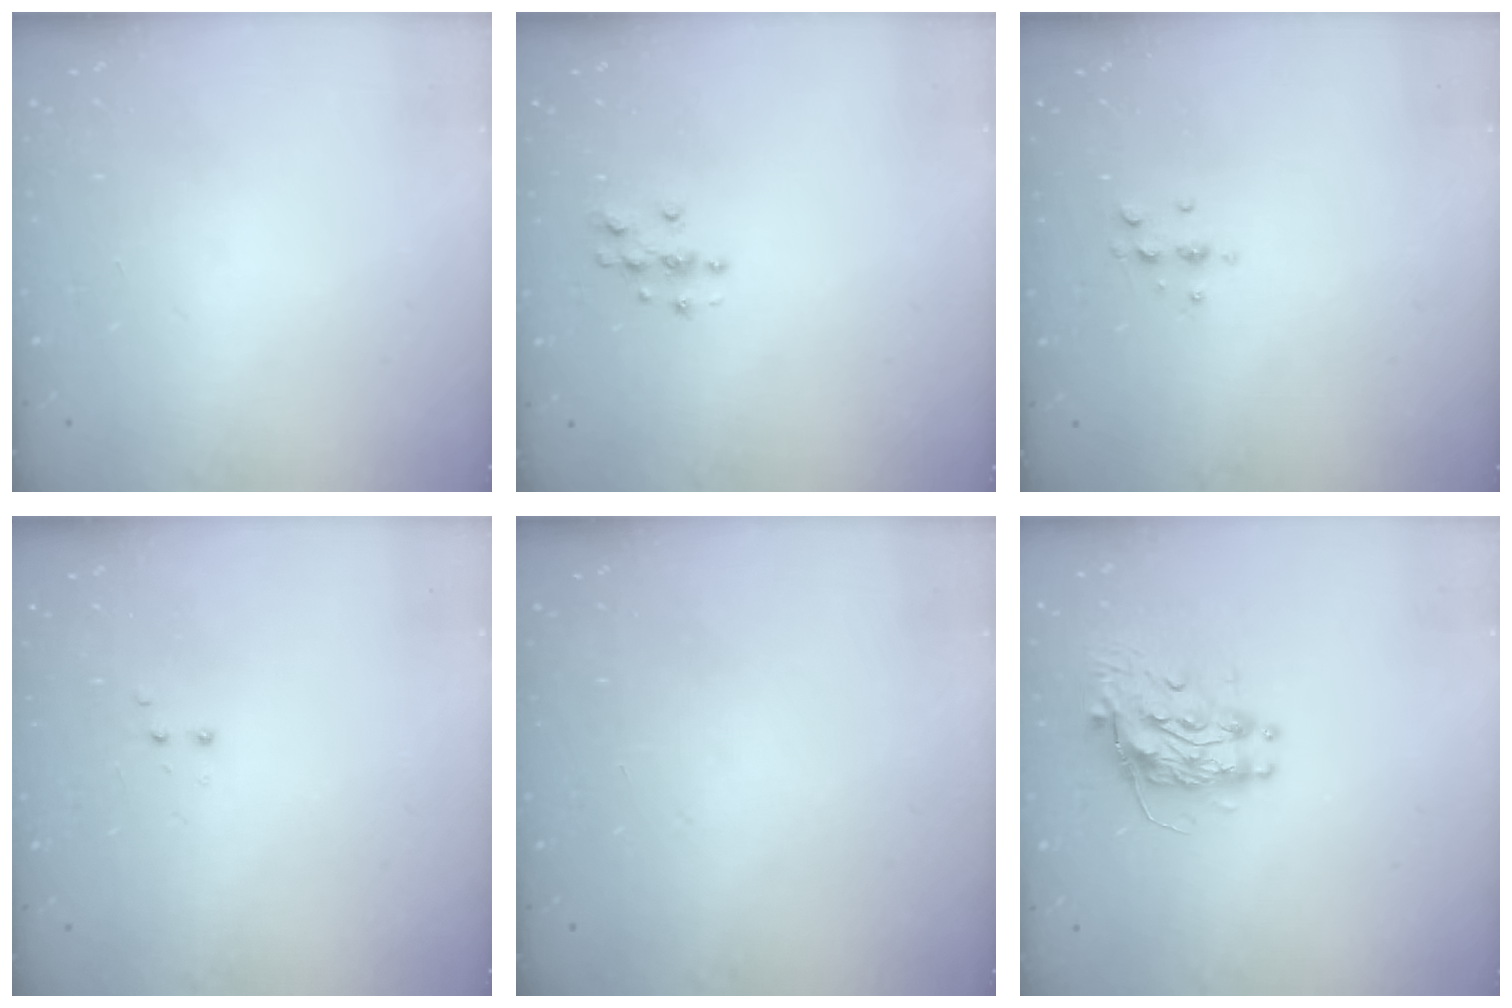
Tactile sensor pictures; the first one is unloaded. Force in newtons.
{"total": 3.8, "press": 3.8, "slide": 0.5}
{"total": 3.5, "press": 3.4, "slide": 0.3}
{"total": 2.8, "press": 2.8, "slide": 0.6}
{"total": 0.0}
{"total": 10.6, "press": 10.5, "slide": 0.8}